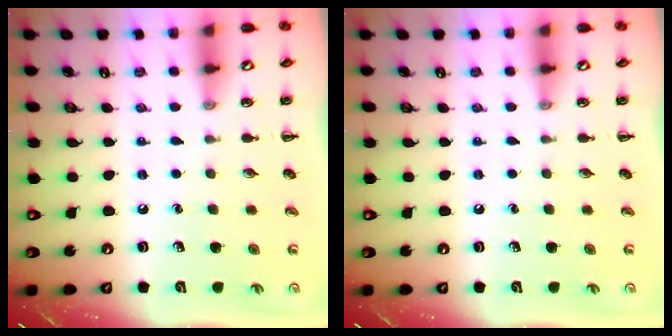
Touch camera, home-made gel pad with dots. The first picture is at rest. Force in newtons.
{"total": 0.0}